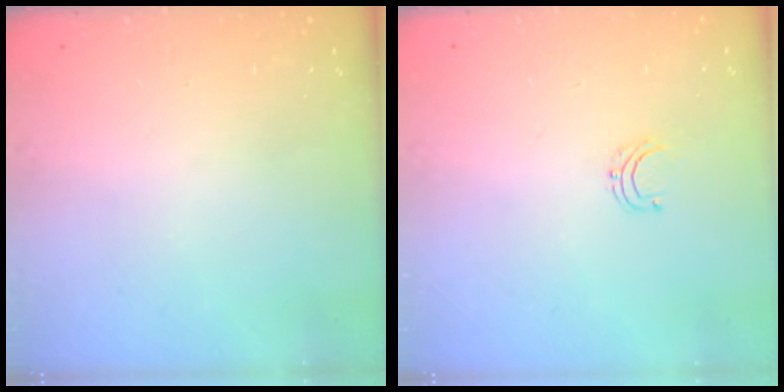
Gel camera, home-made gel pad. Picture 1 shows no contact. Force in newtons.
{"total": 3.6, "press": 3.5, "slide": 0.4}